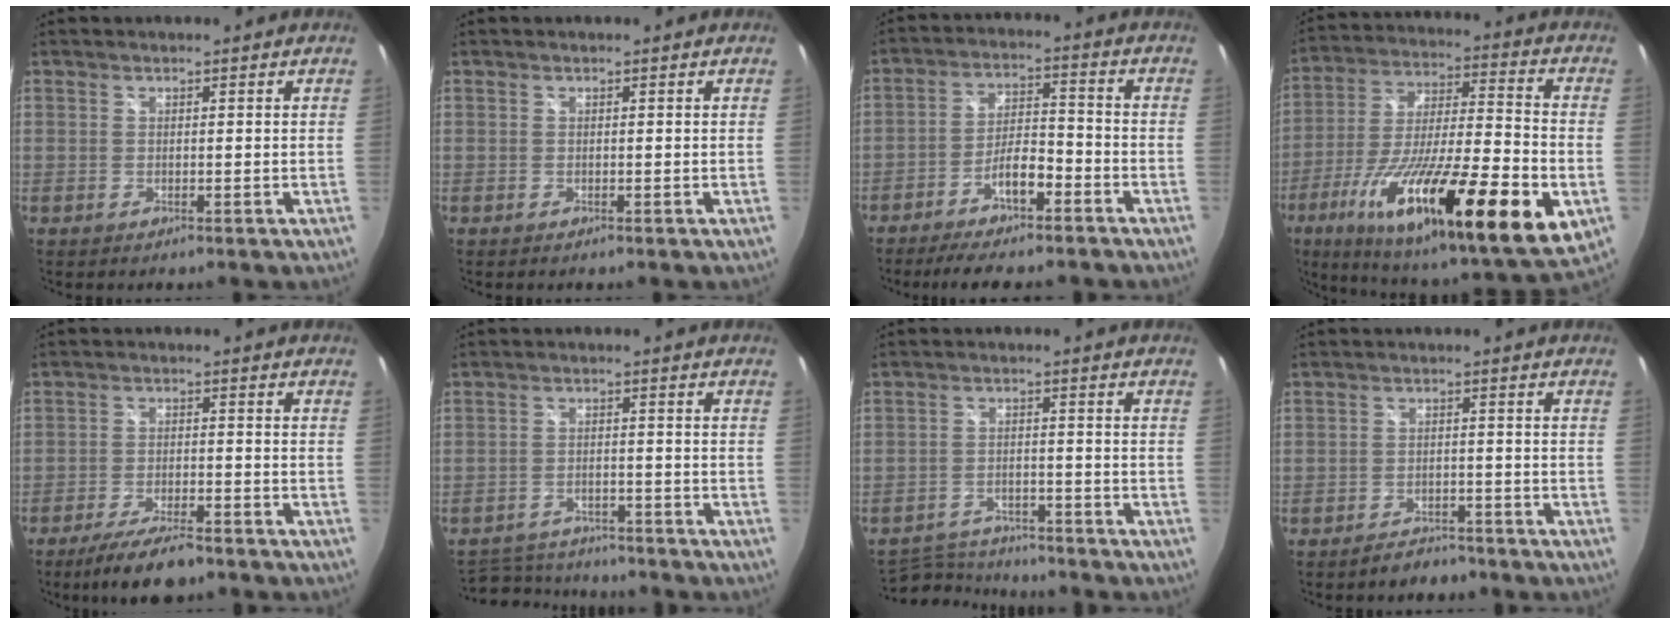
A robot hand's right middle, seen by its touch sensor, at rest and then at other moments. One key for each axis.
{"total": 0.0}
{"total": 10.7, "fx": -7.9, "fy": 2.6, "fz": 6.7, "tx": -0.137, "ty": 0.009, "tz": -0.129}
{"total": 31.2, "fx": -11.3, "fy": 6.3, "fz": 28.3, "tx": -0.470, "ty": -0.060, "tz": -0.187}
{"total": 8.8, "fx": -7.0, "fy": 1.9, "fz": 4.9, "tx": -0.111, "ty": -0.016, "tz": -0.120}
{"total": 10.6, "fx": -9.6, "fy": 3.2, "fz": 3.0, "tx": -0.076, "ty": 0.006, "tz": -0.144}
{"total": 9.5, "fx": -9.0, "fy": 2.2, "fz": 2.3, "tx": -0.066, "ty": 0.004, "tz": -0.140}
{"total": 4.3, "fx": -3.7, "fy": 2.0, "fz": 1.1, "tx": -0.027, "ty": 0.009, "tz": -0.051}